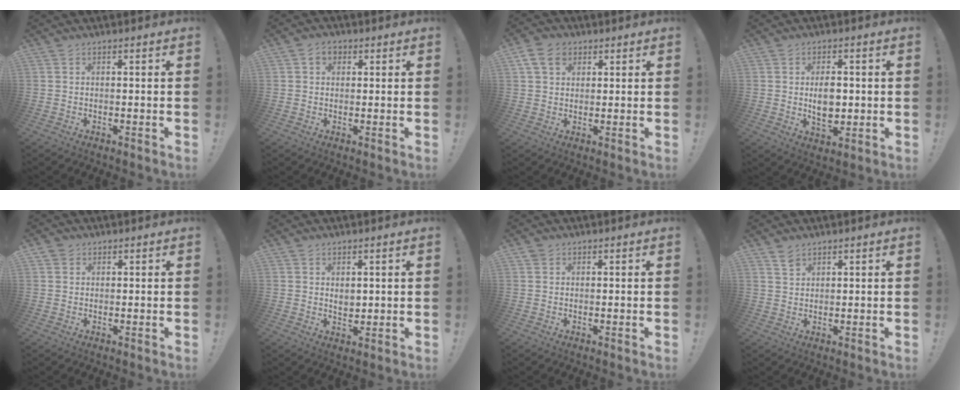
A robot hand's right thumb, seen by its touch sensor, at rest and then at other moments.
{"total": 3.4, "force": [1.2, 2.7, 1.6], "torque": [-0.020, -0.003, 0.021]}
{"total": 7.7, "force": [3.4, 5.6, 4.0], "torque": [-0.065, 0.000, 0.068]}
{"total": 7.2, "force": [0.0, 4.9, 5.3], "torque": [-0.082, -0.002, -0.004]}
{"total": 1.8, "force": [1.1, 1.4, 0.1], "torque": [0.001, -0.003, 0.019]}
{"total": 3.0, "force": [1.4, 2.3, 1.3], "torque": [-0.011, -0.010, 0.023]}
{"total": 0.9, "force": [0.7, 0.5, 0.1], "torque": [-0.007, 0.001, 0.014]}
{"total": 2.9, "force": [2.3, 1.5, 1.1], "torque": [-0.013, -0.011, 0.043]}